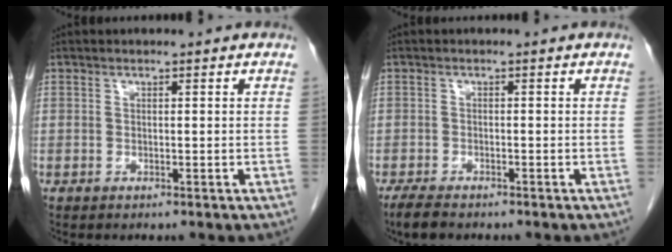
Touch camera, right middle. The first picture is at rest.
{"total": 3.3, "force": [-2.7, 0.9, 1.7], "torque": [-0.039, -0.008, -0.043]}